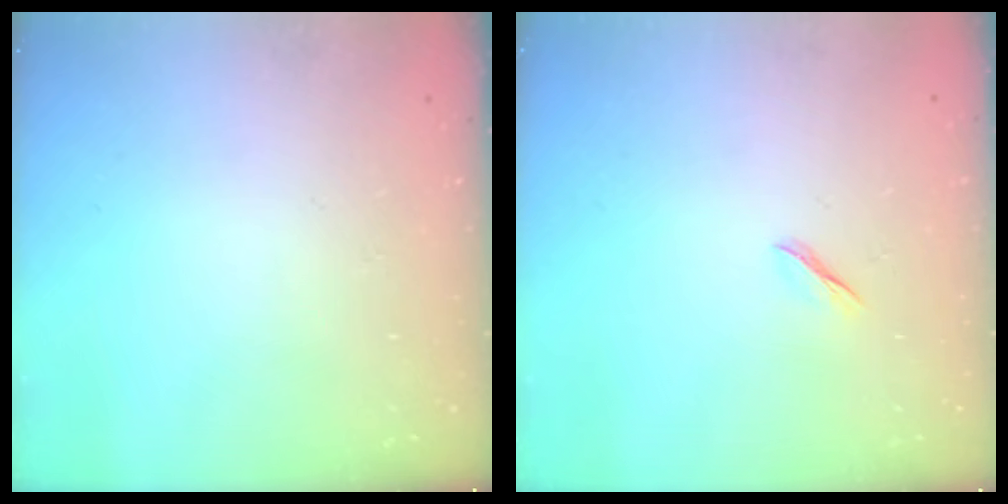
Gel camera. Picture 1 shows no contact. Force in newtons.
{"total": 1.7, "press": 1.6, "slide": 0.5}